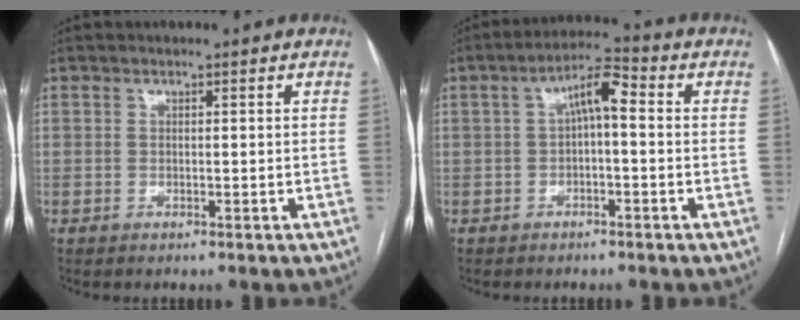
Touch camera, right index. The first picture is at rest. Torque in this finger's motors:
{"motor_torque": [0.65, -0.10, 0.35, 0.09]}